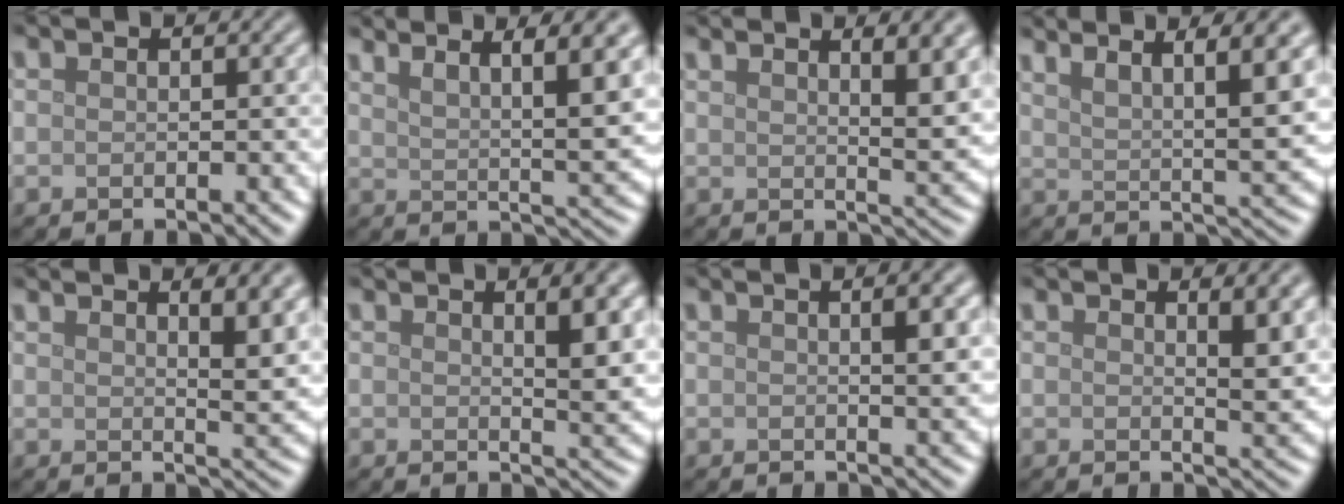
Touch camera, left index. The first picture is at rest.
{"total": 7.8, "force": [4.6, 1.9, 6.0], "torque": [-0.058, 0.016, 0.061]}
{"total": 7.0, "force": [3.8, 2.4, 5.4], "torque": [-0.040, 0.020, 0.042]}
{"total": 8.2, "force": [5.1, 1.9, 6.1], "torque": [-0.062, 0.019, 0.065]}
{"total": 6.3, "force": [3.4, 2.1, 4.9], "torque": [-0.036, 0.015, 0.039]}
{"total": 4.5, "force": [1.7, 1.3, 4.0], "torque": [-0.045, -0.002, 0.025]}
{"total": 3.1, "force": [0.9, 0.8, 2.9], "torque": [-0.032, 0.007, 0.010]}
{"total": 3.5, "force": [1.6, 1.0, 3.0], "torque": [-0.033, -0.004, 0.024]}